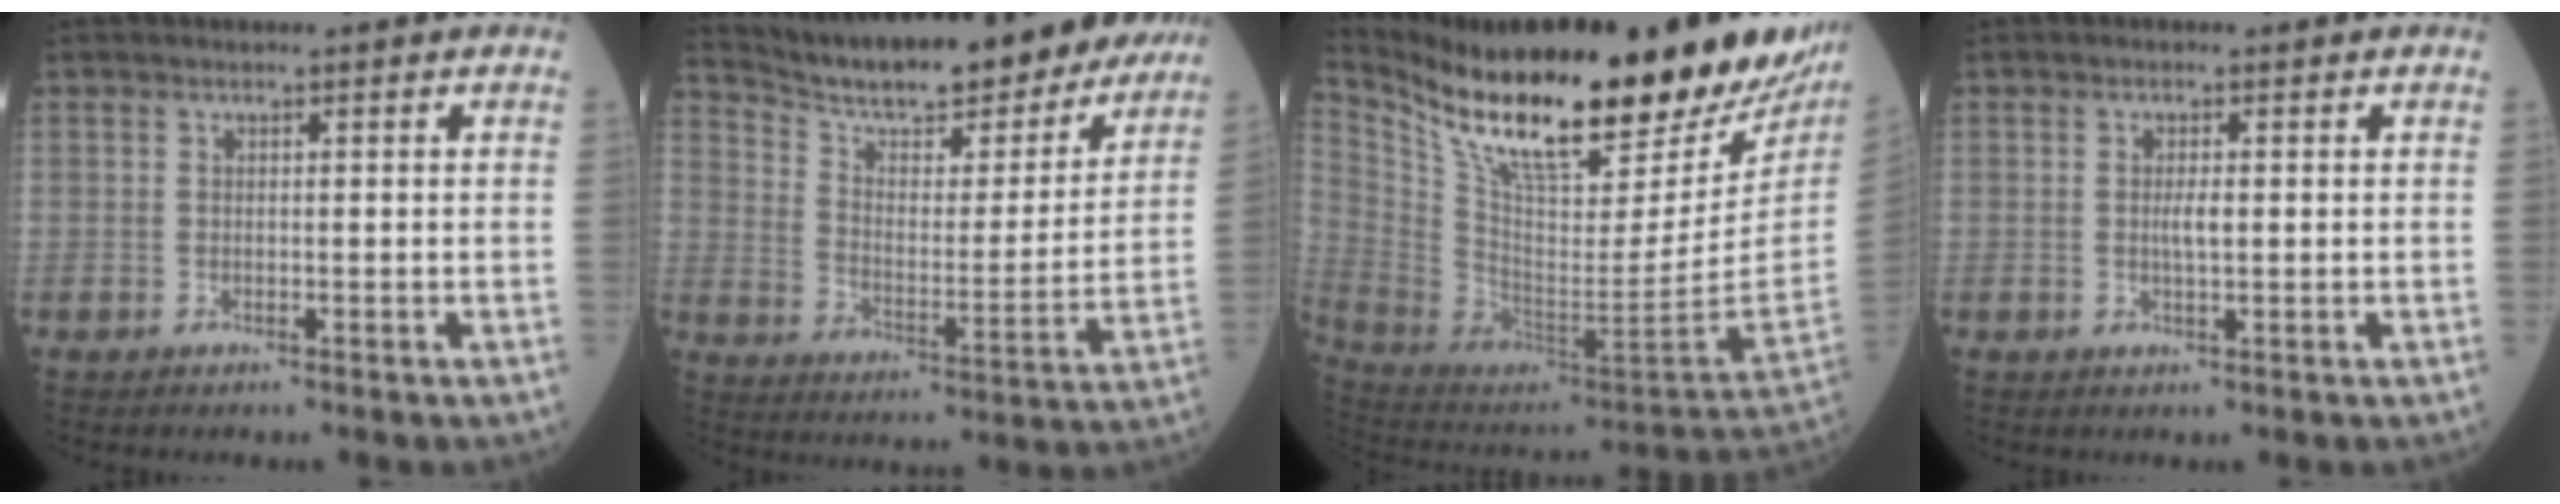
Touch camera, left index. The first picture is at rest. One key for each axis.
{"total": 21.4, "fx": 19.4, "fy": 3.7, "fz": 8.2, "tx": -0.127, "ty": -0.019, "tz": 0.279}
{"total": 33.8, "fx": 25.4, "fy": 7.2, "fz": 21.0, "tx": -0.362, "ty": -0.050, "tz": 0.379}
{"total": 1.8, "fx": 0.1, "fy": 0.3, "fz": 1.8, "tx": -0.038, "ty": 0.000, "tz": 0.003}